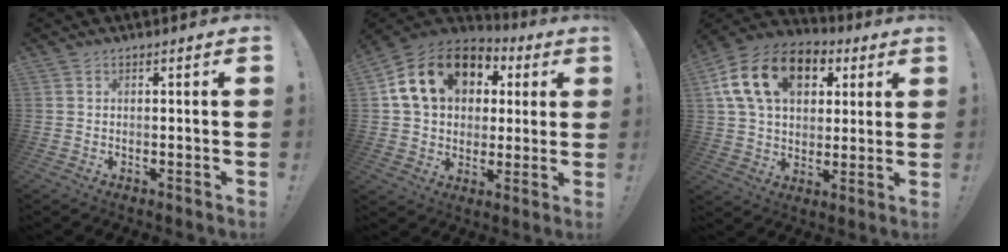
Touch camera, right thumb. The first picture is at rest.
{"total": 19.1, "force": [6.6, 14.2, 11.0], "torque": [-0.167, -0.004, 0.129]}
{"total": 19.3, "force": [7.3, 13.2, 12.0], "torque": [-0.203, -0.012, 0.134]}